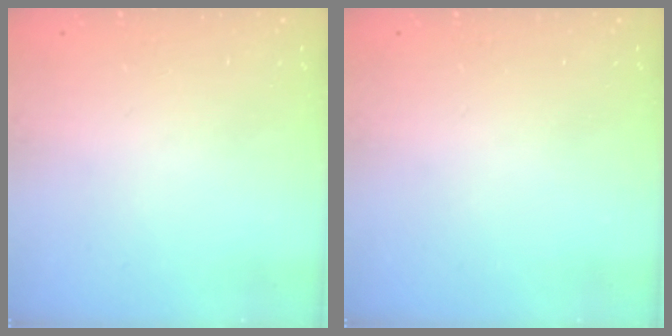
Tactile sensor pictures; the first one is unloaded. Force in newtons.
{"total": 0.0}